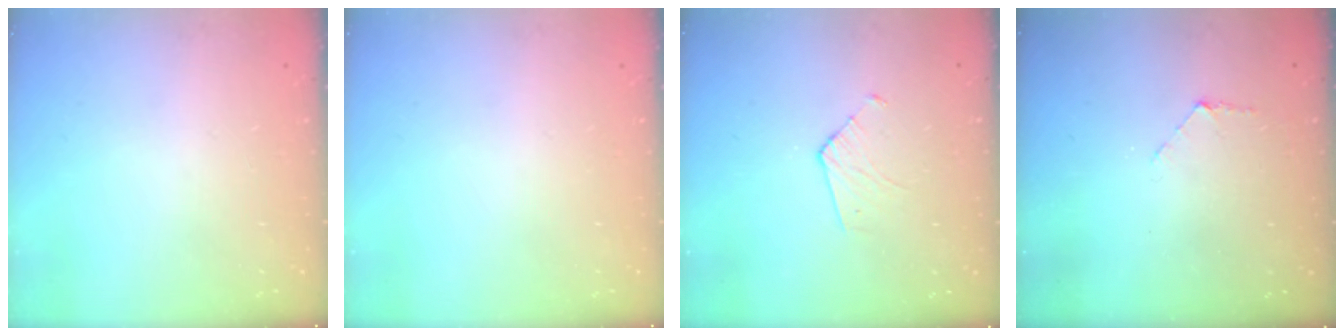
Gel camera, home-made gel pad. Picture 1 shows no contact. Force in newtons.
{"total": 0.0}
{"total": 4.2, "press": 4.2, "slide": 0.4}
{"total": 3.9, "press": 3.9, "slide": 0.3}